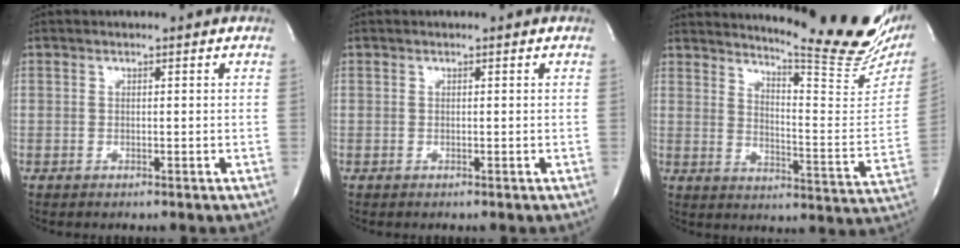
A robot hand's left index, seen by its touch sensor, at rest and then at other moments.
{"total": 0.0}
{"total": 21.9, "force": [18.6, 2.0, 11.5], "torque": [-0.166, -0.100, 0.226]}